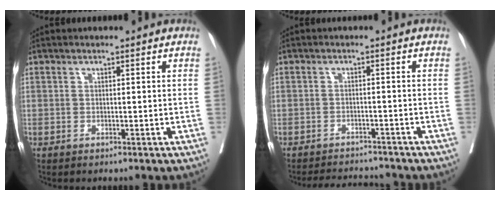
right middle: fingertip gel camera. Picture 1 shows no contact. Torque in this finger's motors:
{"motor_torque": [0.03, -0.08, 0.01, 0.00]}